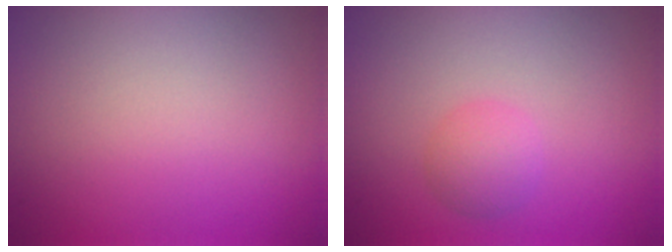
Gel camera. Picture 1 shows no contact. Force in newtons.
{"total": 1.9, "press": 1.9, "slide": 0.1}